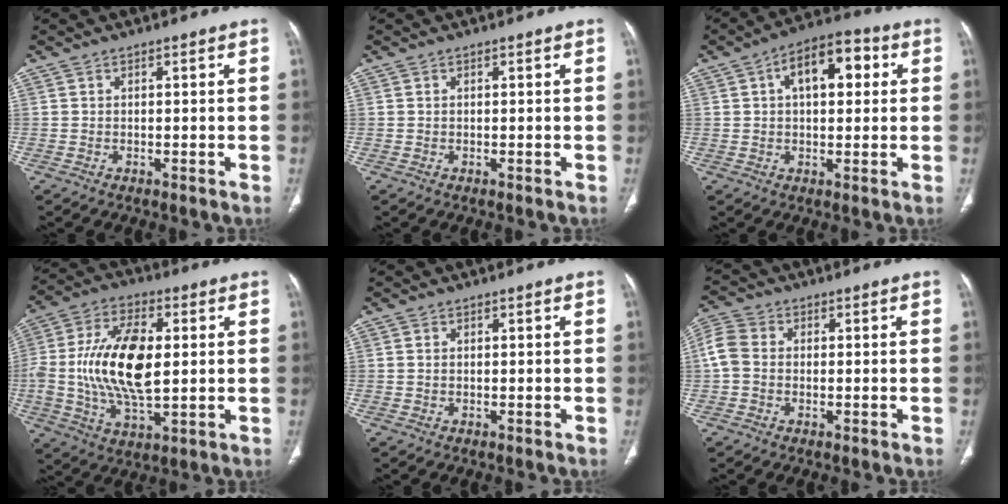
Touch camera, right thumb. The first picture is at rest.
{"total": 0.0}
{"total": 10.9, "force": [2.9, 5.9, 8.7], "torque": [-0.106, 0.023, 0.036]}
{"total": 17.5, "force": [1.1, 8.7, 15.2], "torque": [-0.294, 0.002, 0.019]}
{"total": 0.5, "force": [0.1, 0.4, 0.3], "torque": [-0.008, 0.001, 0.003]}
{"total": 6.3, "force": [0.2, 5.0, 3.8], "torque": [-0.087, 0.019, -0.006]}